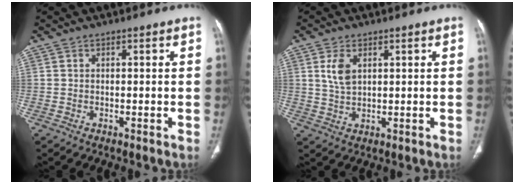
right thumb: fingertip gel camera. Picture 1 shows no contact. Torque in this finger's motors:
{"motor_torque": [-0.04, 0.05, 0.04, -0.05, 0.16]}